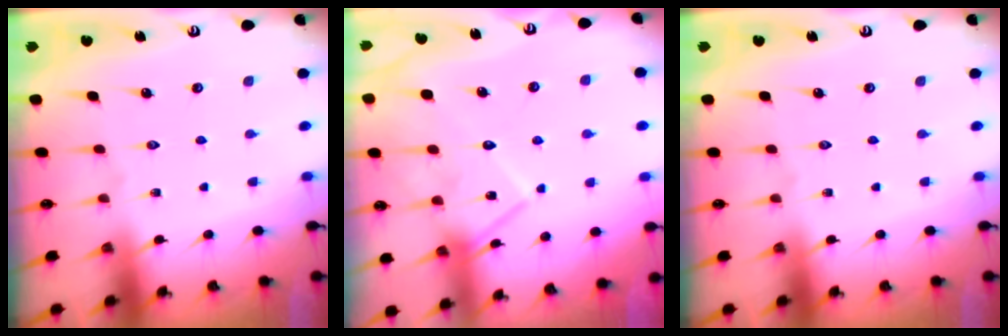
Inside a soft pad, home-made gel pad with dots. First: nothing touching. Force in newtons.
{"total": 13.5, "press": 13.5, "slide": 0.9}
{"total": 0.0}